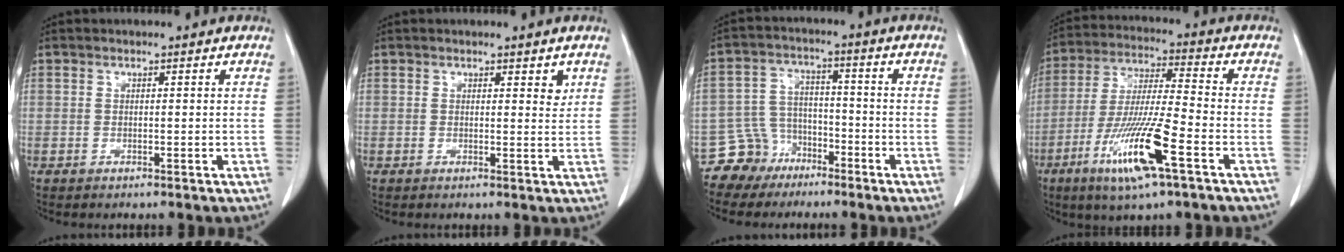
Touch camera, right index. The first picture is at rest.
{"total": 1.6, "force": [0.8, 0.7, 1.2], "torque": [-0.011, -0.004, 0.008]}
{"total": 7.0, "force": [-5.0, 4.9, -0.1], "torque": [0.008, 0.015, -0.093]}
{"total": 14.5, "force": [-6.7, 0.7, 12.8], "torque": [-0.257, -0.023, -0.123]}